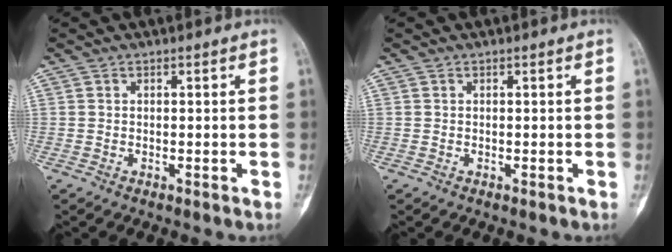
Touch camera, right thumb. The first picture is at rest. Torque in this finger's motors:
{"motor_torque": [0.34, 0.34, 0.00, 0.00, 0.00]}